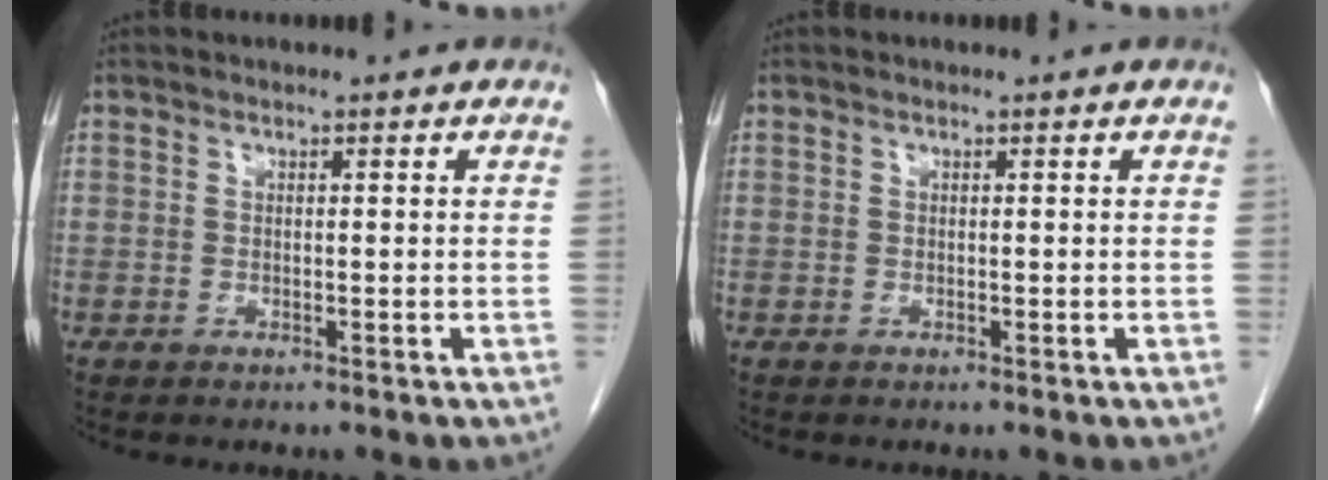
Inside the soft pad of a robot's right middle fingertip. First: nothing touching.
{"total": 0.0}